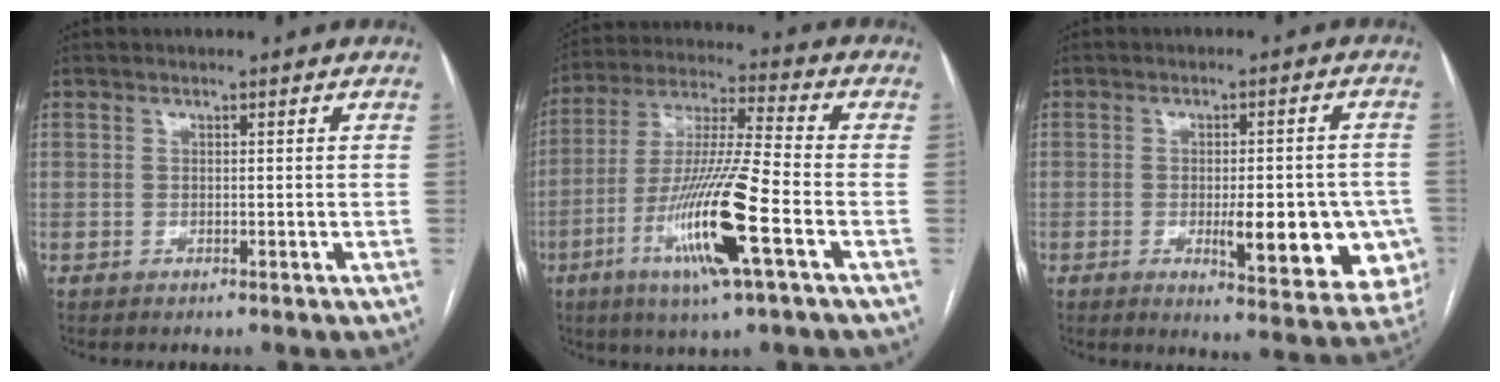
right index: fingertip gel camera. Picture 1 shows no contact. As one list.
[{"total": 16.1, "force": [-6.0, 0.2, 14.9], "torque": [-0.299, -0.017, -0.113]}, {"total": 13.1, "force": [-3.4, 3.8, 12.1], "torque": [-0.108, 0.006, -0.028]}]